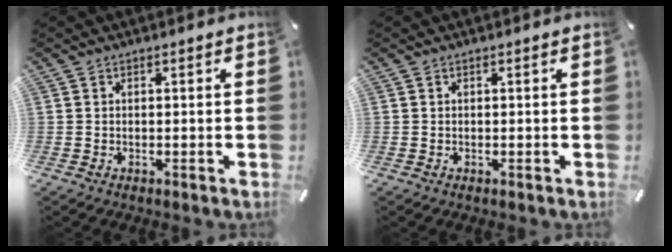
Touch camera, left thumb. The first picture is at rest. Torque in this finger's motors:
{"motor_torque": [0.00, 0.00, 0.00, 0.00, 0.00]}